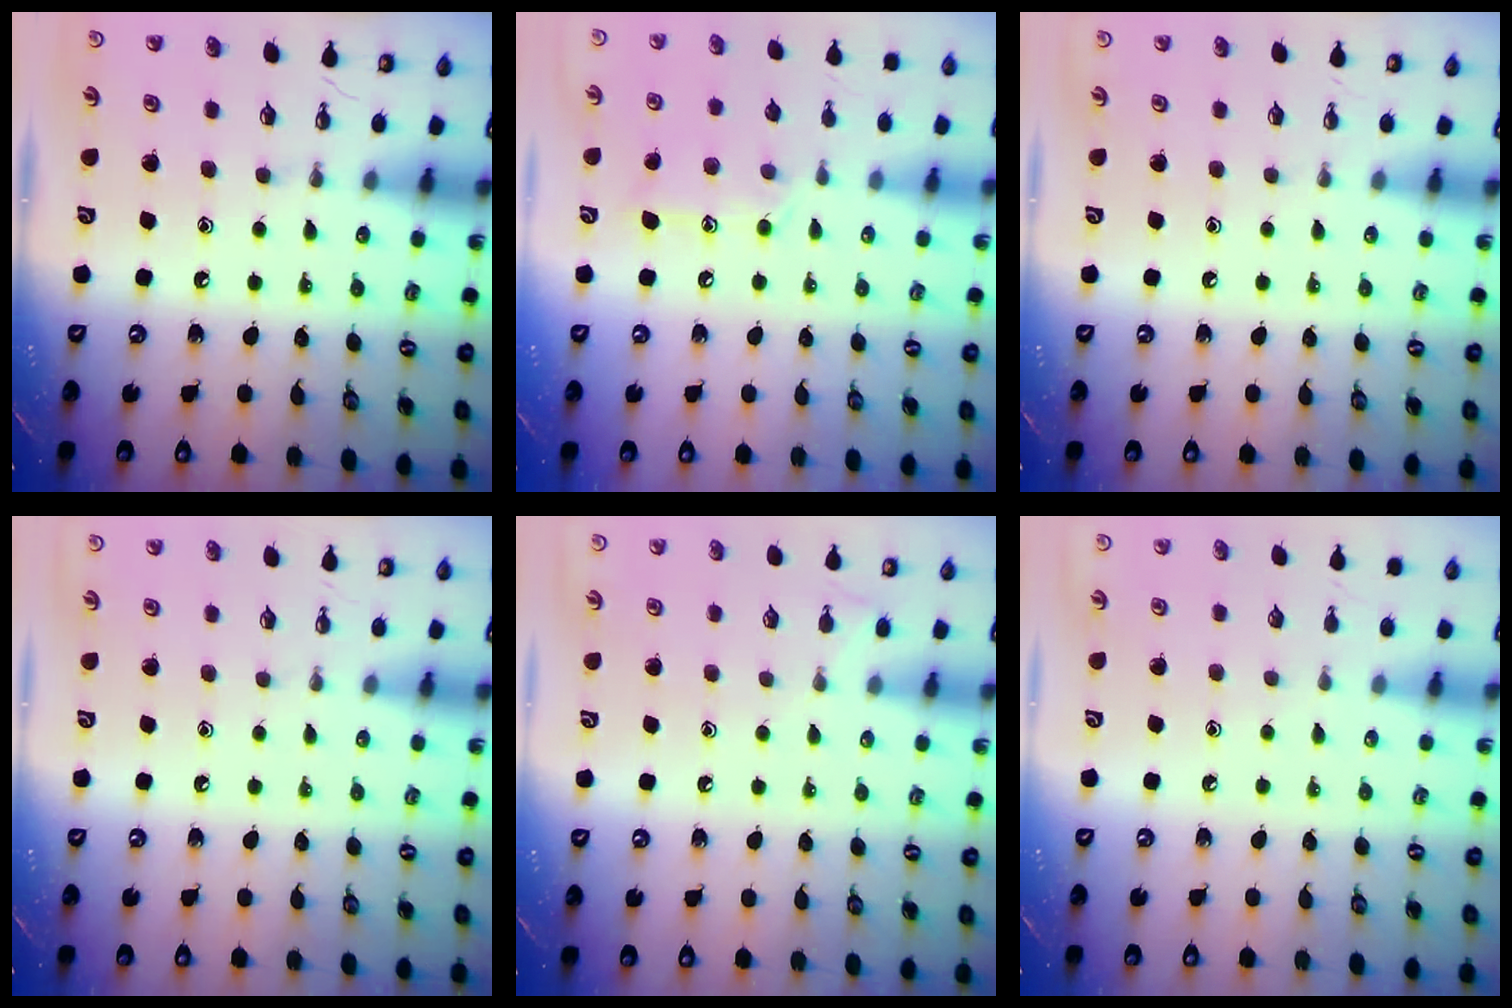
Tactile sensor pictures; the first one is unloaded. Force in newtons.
{"total": 11.4, "press": 11.4, "slide": 0.8}
{"total": 0.0}
{"total": 0.0}
{"total": 3.6, "press": 3.6, "slide": 0.5}
{"total": 2.6, "press": 2.5, "slide": 0.3}